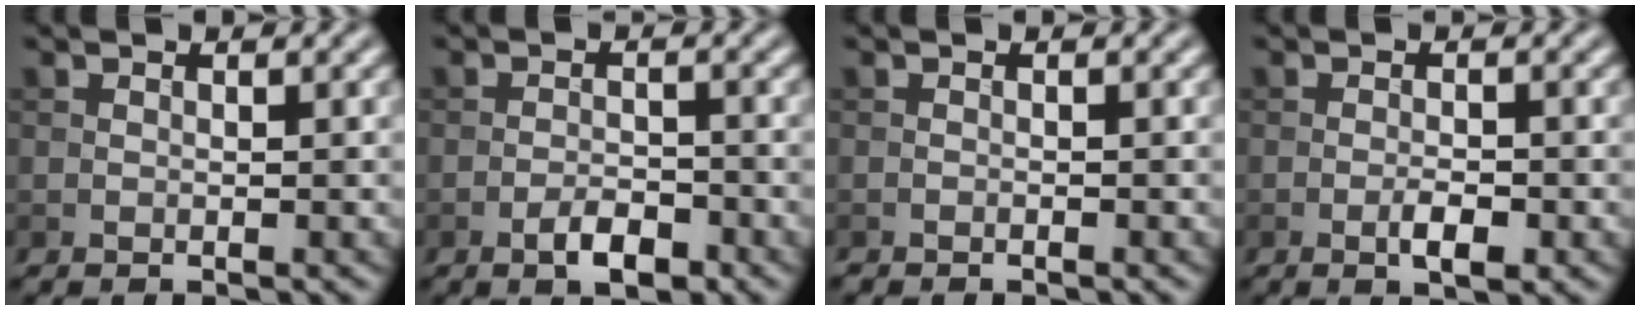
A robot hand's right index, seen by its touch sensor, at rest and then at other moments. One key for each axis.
{"total": 2.8, "fx": -1.7, "fy": 1.1, "fz": 1.9, "tx": -0.030, "ty": 0.004, "tz": -0.031}
{"total": 0.5, "fx": -0.5, "fy": 0.0, "fz": 0.0, "tx": 0.002, "ty": 0.000, "tz": -0.011}
{"total": 2.2, "fx": -1.0, "fy": 0.7, "fz": 1.9, "tx": -0.032, "ty": 0.001, "tz": -0.018}